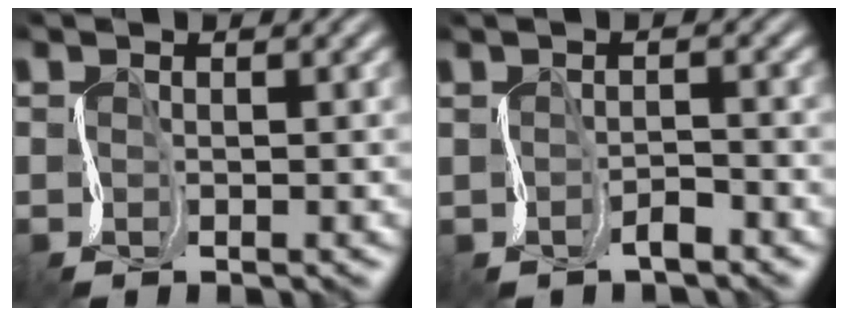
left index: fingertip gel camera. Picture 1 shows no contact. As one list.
[{"total": 1.0, "force": [0.3, -0.7, -0.7], "torque": [0.004, 0.011, -0.007]}]